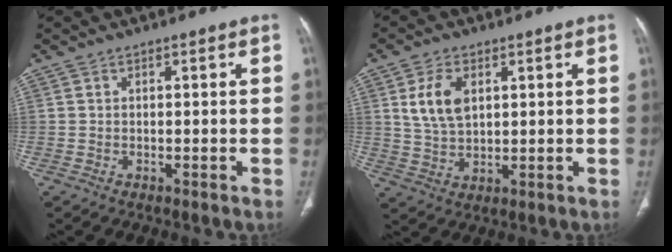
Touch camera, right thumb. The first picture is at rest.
{"total": 7.7, "force": [2.5, 4.6, 5.7], "torque": [-0.104, -0.009, 0.054]}